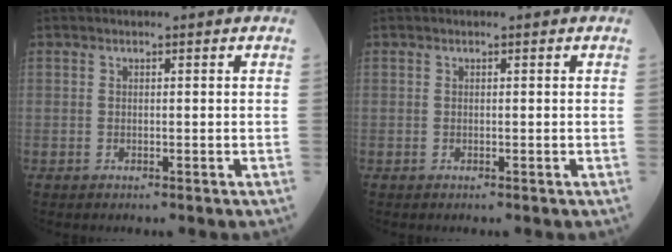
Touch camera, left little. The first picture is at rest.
{"total": 0.0}